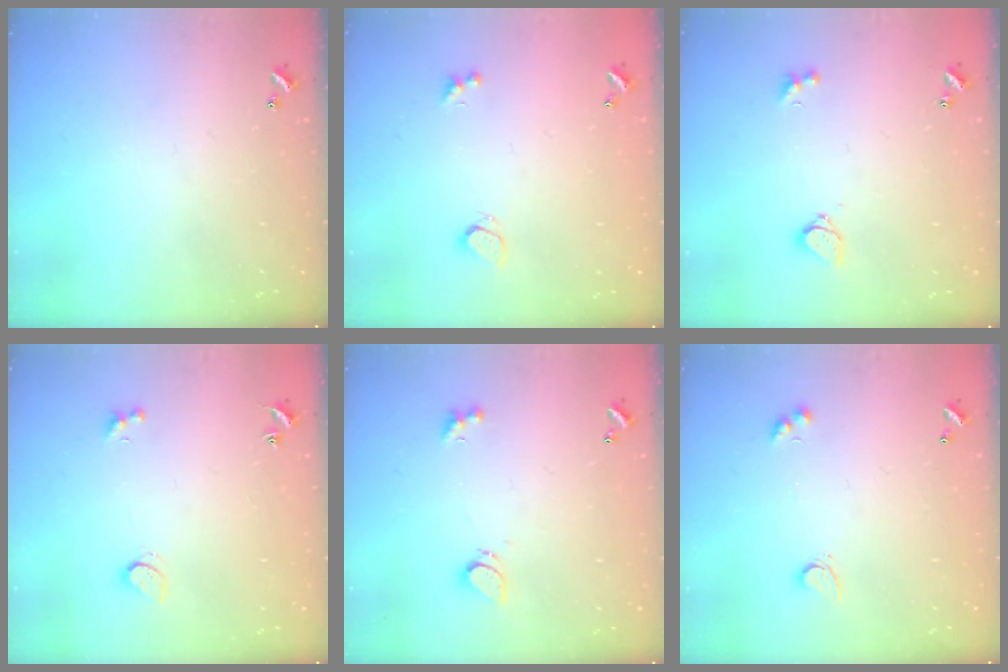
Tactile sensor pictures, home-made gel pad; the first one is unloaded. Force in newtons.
{"total": 2.6, "press": 2.3, "slide": 1.3}
{"total": 2.9, "press": 2.8, "slide": 0.7}
{"total": 1.5, "press": 1.4, "slide": 0.6}
{"total": 2.6, "press": 2.5, "slide": 0.8}
{"total": 2.9, "press": 2.6, "slide": 1.3}